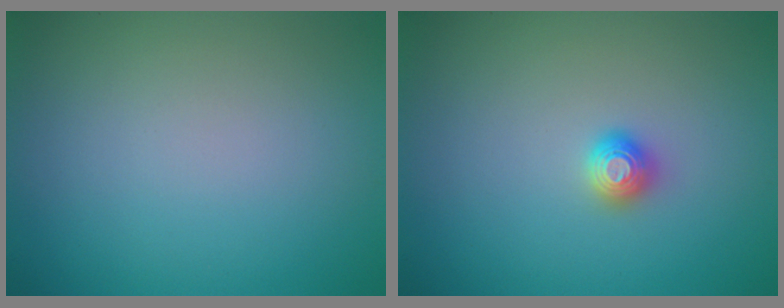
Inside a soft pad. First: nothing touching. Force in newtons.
{"total": 1.2, "press": 1.2, "slide": 0.2}